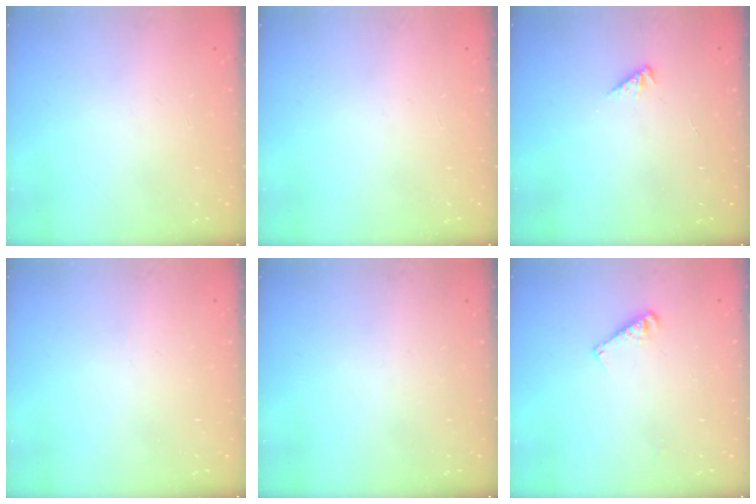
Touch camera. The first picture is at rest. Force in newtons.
{"total": 0.0}
{"total": 1.1, "press": 1.1, "slide": 0.3}
{"total": 0.0}
{"total": 0.0}
{"total": 5.2, "press": 5.2, "slide": 0.8}